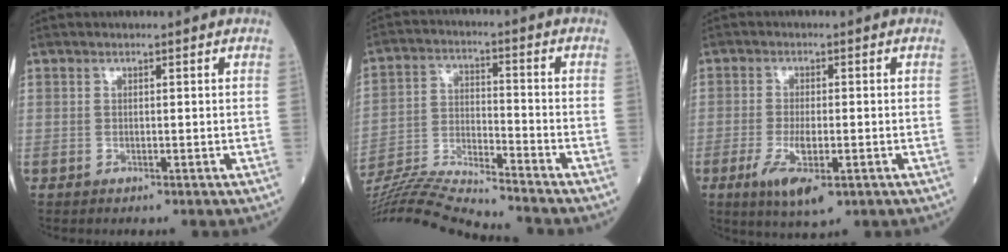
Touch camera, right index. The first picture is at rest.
{"total": 15.4, "force": [-14.8, -1.3, 4.1], "torque": [-0.073, 0.001, -0.261]}
{"total": 6.5, "force": [-2.7, 1.7, 5.6], "torque": [-0.111, -0.015, -0.040]}